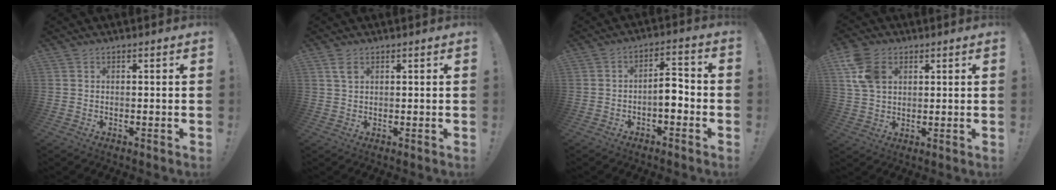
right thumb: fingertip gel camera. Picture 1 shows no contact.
{"total": 2.9, "force": [1.5, 1.5, 1.9], "torque": [-0.026, -0.005, 0.025]}
{"total": 6.5, "force": [-2.2, 3.0, 5.3], "torque": [-0.094, 0.014, -0.039]}
{"total": 10.3, "force": [3.7, 7.3, 6.2], "torque": [-0.121, 0.006, 0.075]}